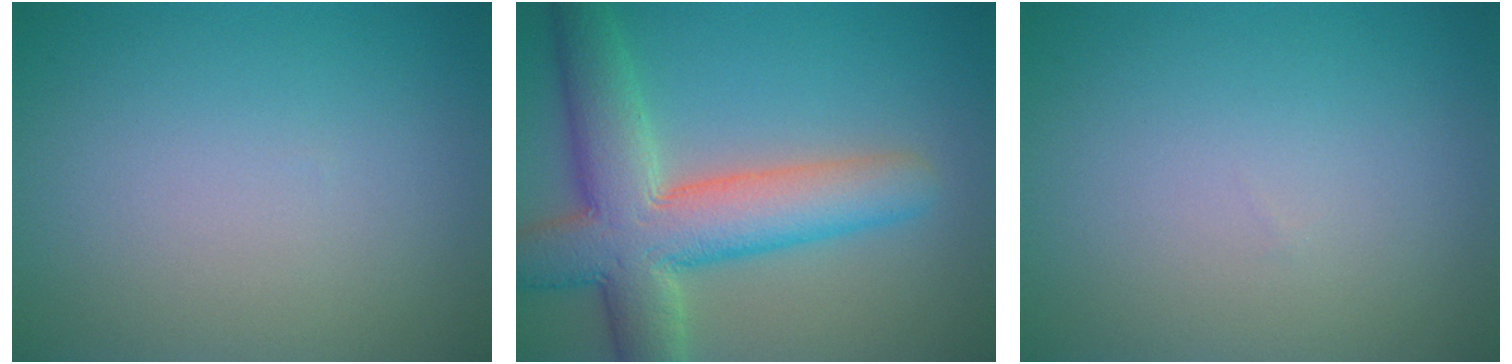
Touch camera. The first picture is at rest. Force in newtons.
{"total": 9.3, "press": 9.2, "slide": 0.5}
{"total": 0.0}